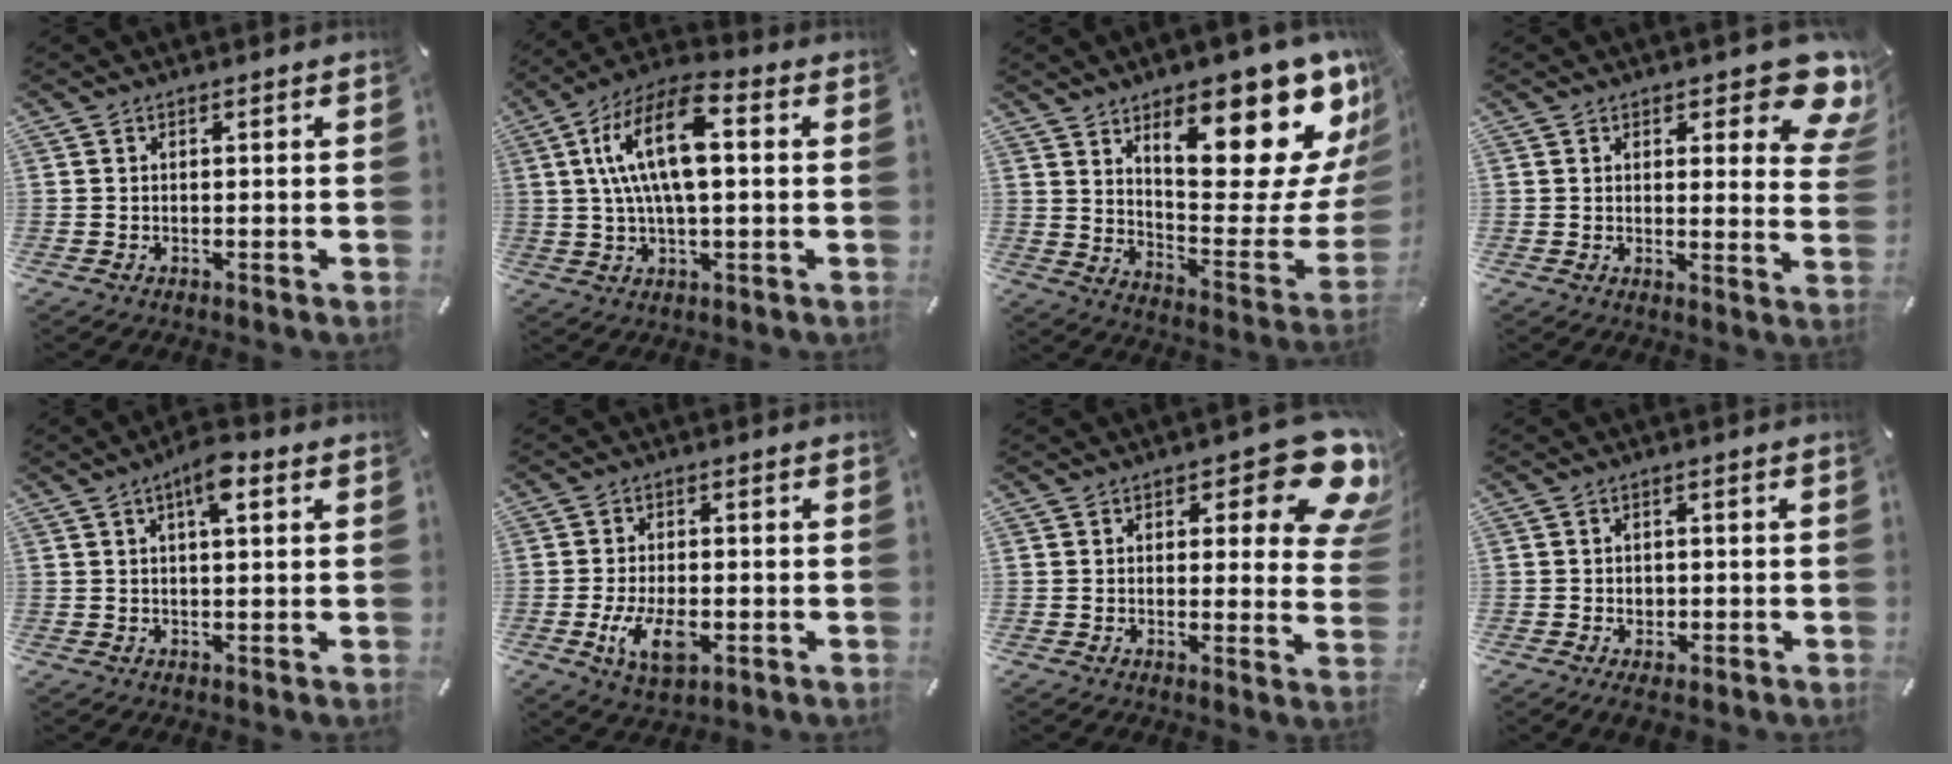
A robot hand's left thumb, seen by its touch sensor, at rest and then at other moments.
{"total": 15.0, "force": [2.7, 6.6, 13.1], "torque": [-0.278, 0.001, 0.046]}
{"total": 22.4, "force": [14.2, 8.2, 15.3], "torque": [-0.173, -0.118, 0.228]}
{"total": 11.5, "force": [7.2, 4.6, 7.7], "torque": [-0.079, -0.052, 0.121]}
{"total": 5.7, "force": [2.5, 1.7, 4.8], "torque": [-0.084, 0.002, 0.037]}
{"total": 8.5, "force": [-2.5, 4.4, 6.8], "torque": [-0.147, -0.006, -0.047]}
{"total": 14.9, "force": [7.3, 5.9, 11.5], "torque": [-0.142, -0.049, 0.123]}
{"total": 2.3, "force": [-0.7, 1.9, 1.2], "torque": [-0.023, 0.006, -0.015]}